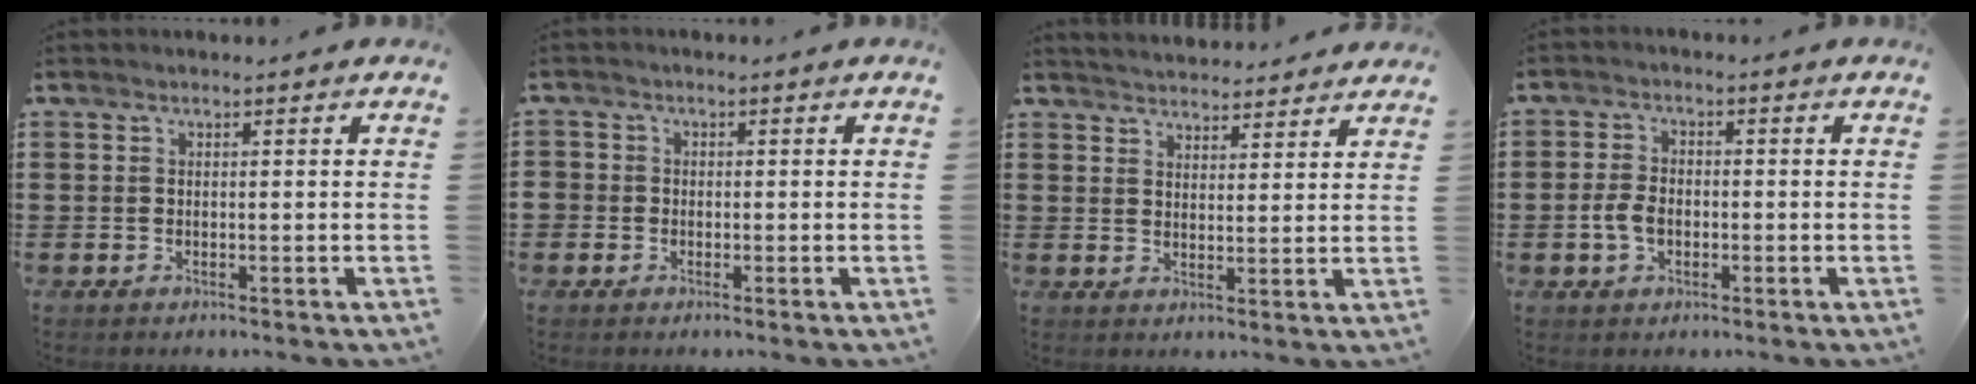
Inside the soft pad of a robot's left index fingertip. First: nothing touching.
{"total": 1.4, "force": [-0.5, 1.3, 0.0], "torque": [-0.007, 0.003, -0.015]}
{"total": 3.4, "force": [3.4, 0.0, 0.1], "torque": [-0.012, -0.016, 0.062]}
{"total": 3.9, "force": [-0.9, 2.5, 2.8], "torque": [-0.076, -0.003, -0.022]}